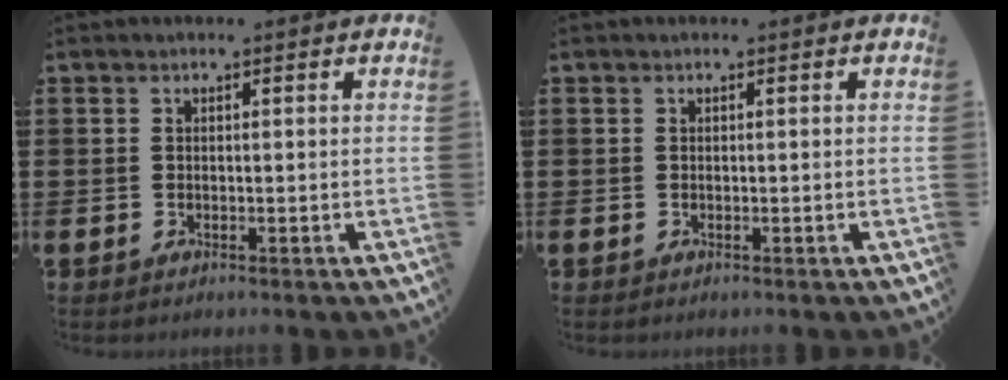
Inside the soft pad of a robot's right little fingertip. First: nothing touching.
{"total": 0.0}